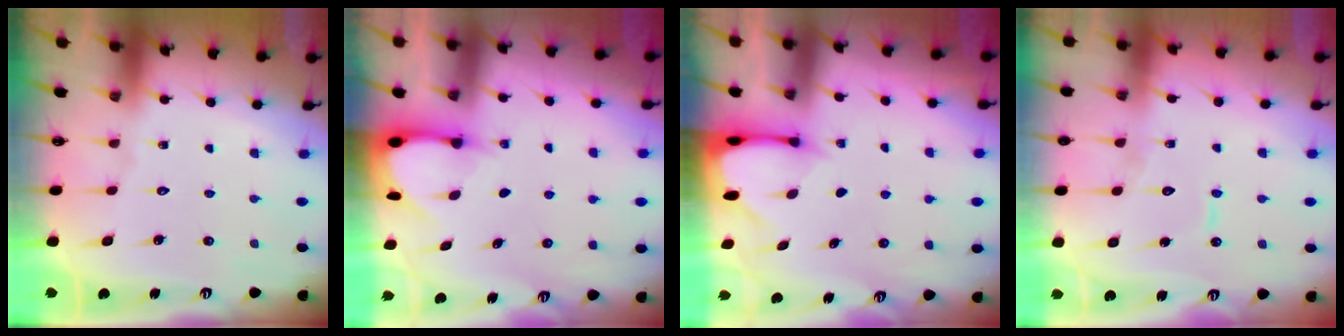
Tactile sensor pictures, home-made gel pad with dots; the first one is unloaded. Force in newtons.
{"total": 3.2, "press": 3.2, "slide": 0.3}
{"total": 2.4, "press": 2.4, "slide": 0.3}
{"total": 7.4, "press": 7.4, "slide": 0.8}